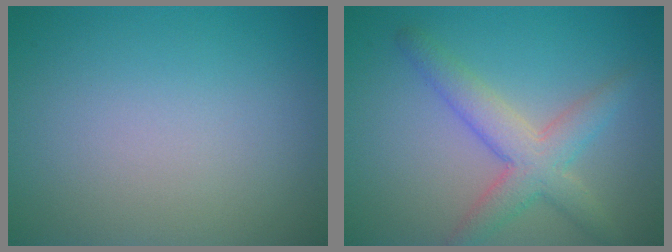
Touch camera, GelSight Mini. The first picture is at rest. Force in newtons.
{"total": 4.4, "press": 4.3, "slide": 0.3}